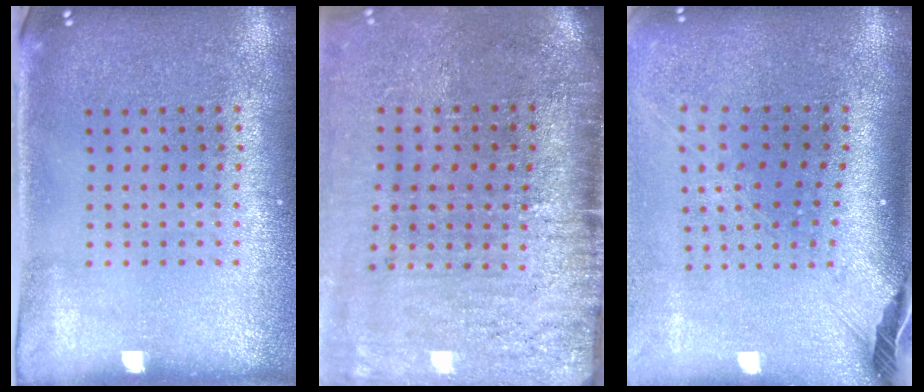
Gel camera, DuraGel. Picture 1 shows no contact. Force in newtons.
{"total": 4.4, "press": 3.5, "slide": 2.5}
{"total": 2.6, "press": 1.8, "slide": 1.8}